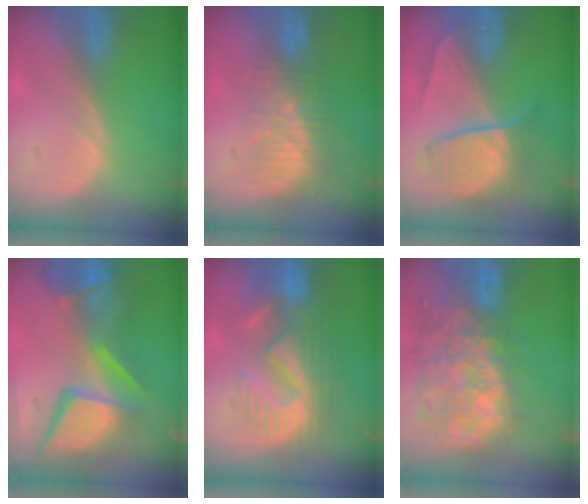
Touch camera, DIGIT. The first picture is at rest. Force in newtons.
{"total": 7.8, "press": 7.4, "slide": 2.6}
{"total": 6.7, "press": 6.7, "slide": 0.6}
{"total": 13.1, "press": 10.8, "slide": 7.5}
{"total": 10.8, "press": 9.7, "slide": 4.7}
{"total": 13.5, "press": 11.6, "slide": 6.8}